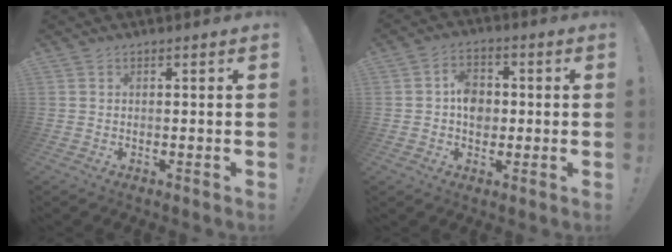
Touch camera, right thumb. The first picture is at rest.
{"total": 7.6, "force": [-0.1, 6.1, 4.6], "torque": [-0.056, 0.009, -0.001]}